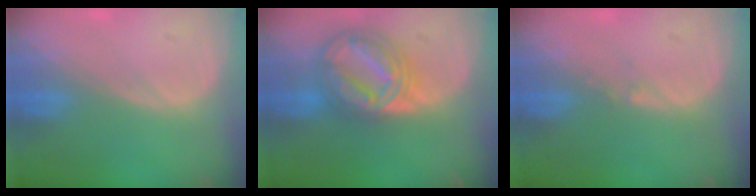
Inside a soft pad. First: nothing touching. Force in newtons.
{"total": 9.2, "press": 9.1, "slide": 0.6}
{"total": 0.6, "press": 0.5, "slide": 0.4}